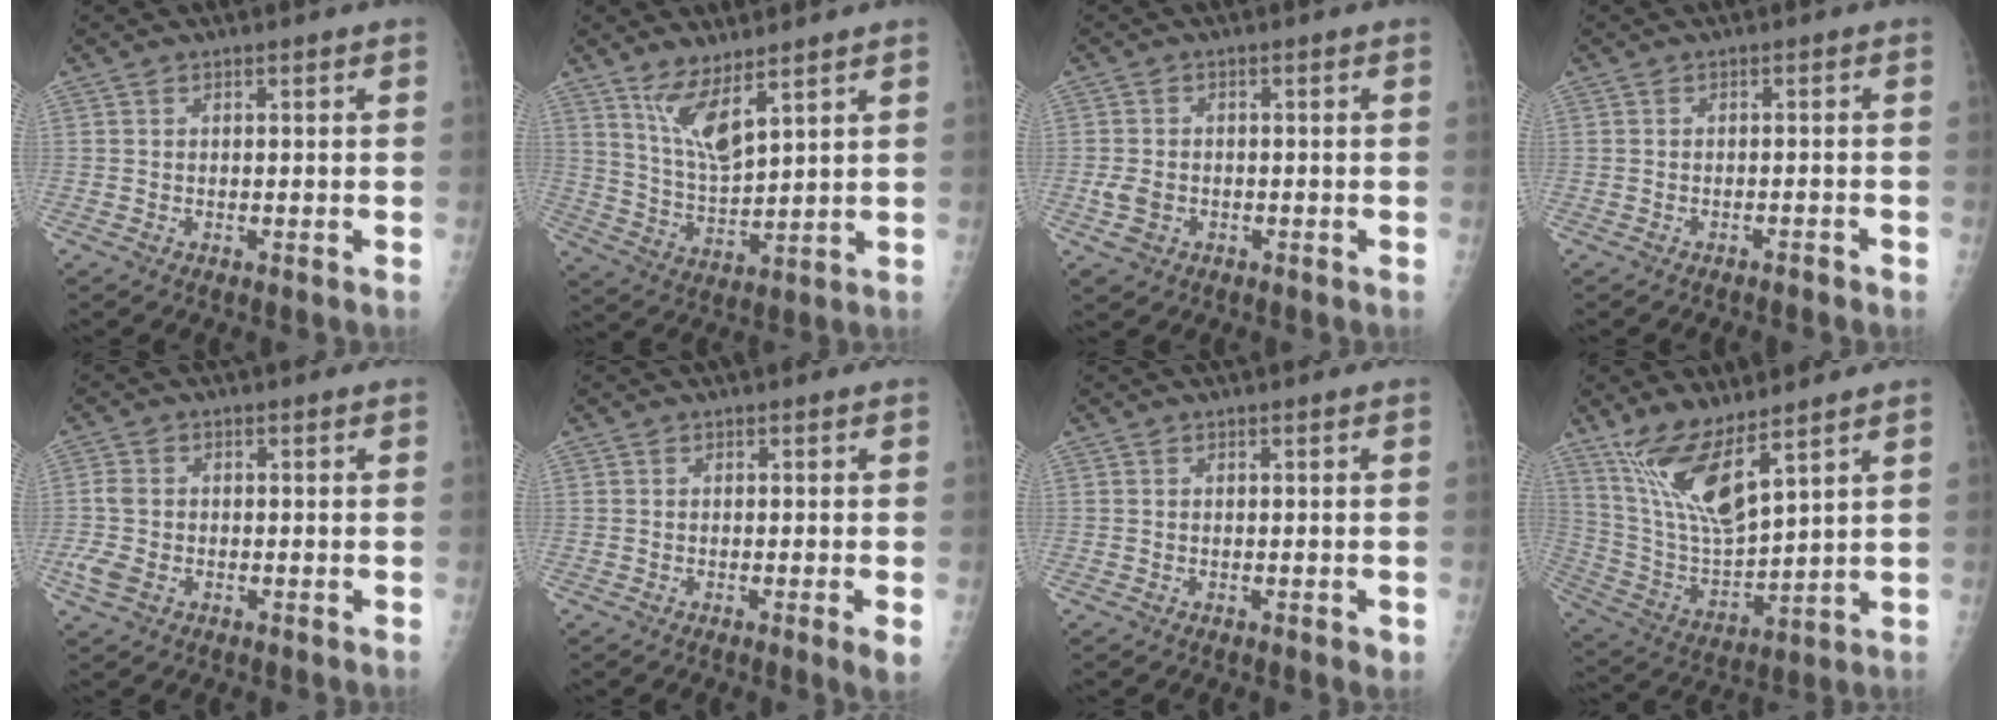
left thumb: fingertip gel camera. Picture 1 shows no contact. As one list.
[{"total": 7.9, "force": [5.4, 1.9, 5.5], "torque": [-0.105, -0.046, 0.117]}, {"total": 3.4, "force": [-1.1, 2.7, 1.9], "torque": [-0.032, 0.002, -0.016]}, {"total": 2.0, "force": [-1.7, 0.3, 1.0], "torque": [-0.022, 0.011, -0.016]}, {"total": 4.5, "force": [-1.2, 3.2, 2.9], "torque": [-0.077, 0.007, -0.023]}, {"total": 2.4, "force": [-0.6, 0.0, 2.4], "torque": [-0.040, -0.008, -0.011]}, {"total": 1.0, "force": [-0.3, 0.4, 0.9], "torque": [-0.009, -0.002, -0.003]}, {"total": 12.8, "force": [8.6, 3.1, 9.0], "torque": [-0.170, -0.051, 0.189]}]